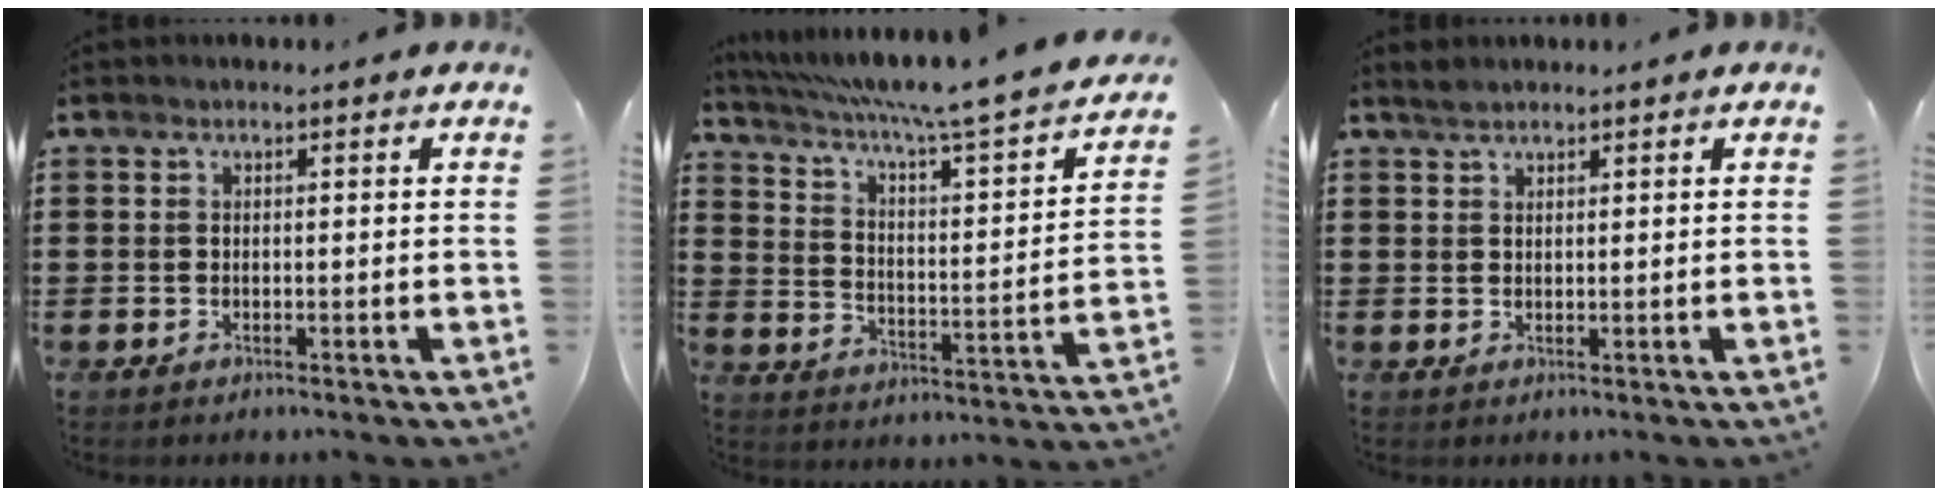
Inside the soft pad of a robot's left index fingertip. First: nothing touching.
{"total": 6.2, "force": [5.0, -0.5, 3.7], "torque": [-0.094, -0.047, 0.074]}
{"total": 1.3, "force": [1.2, 0.6, -0.1], "torque": [-0.002, 0.001, 0.024]}